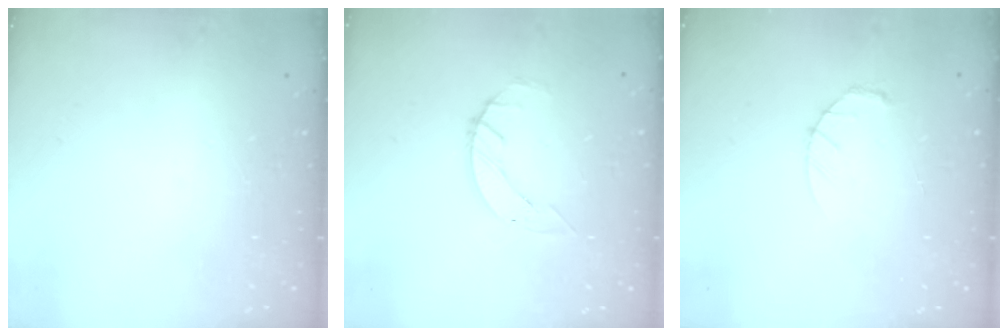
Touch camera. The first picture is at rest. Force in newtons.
{"total": 2.7, "press": 2.7, "slide": 0.3}
{"total": 3.9, "press": 3.9, "slide": 0.5}